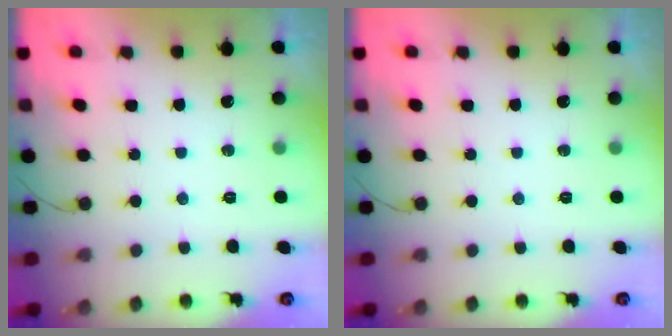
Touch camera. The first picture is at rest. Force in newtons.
{"total": 0.0}